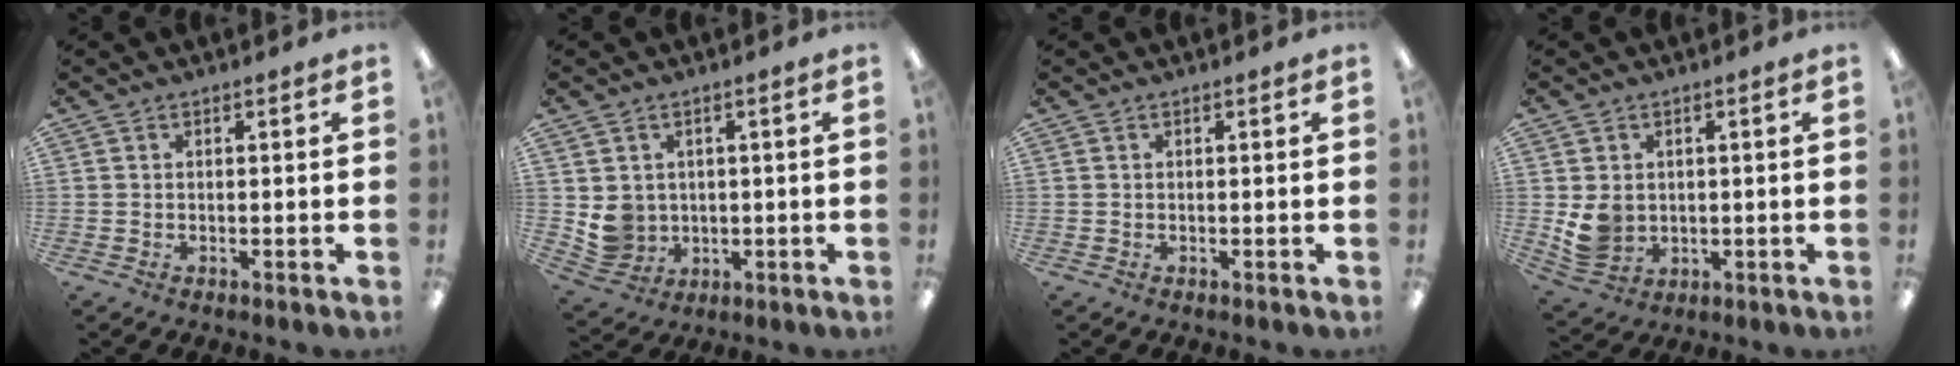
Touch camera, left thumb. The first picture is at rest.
{"total": 5.8, "force": [1.6, 5.4, 1.1], "torque": [-0.036, -0.002, 0.039]}
{"total": 0.0}
{"total": 5.7, "force": [1.2, 4.9, 2.7], "torque": [-0.052, -0.002, 0.026]}